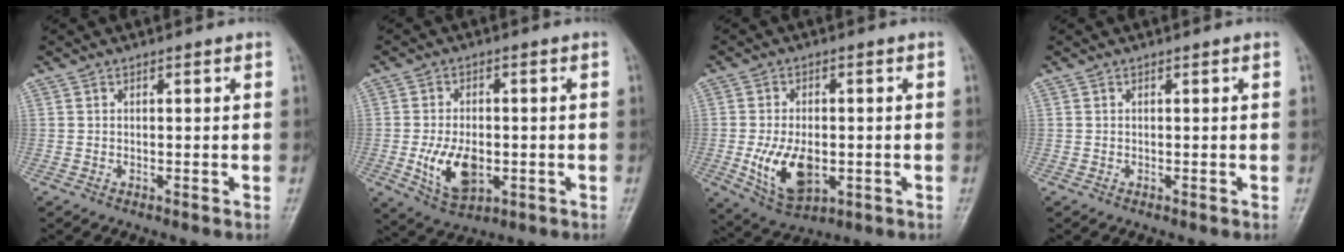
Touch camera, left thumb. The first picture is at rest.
{"total": 9.5, "force": [-1.9, 5.7, 7.4], "torque": [-0.122, -0.004, -0.025]}
{"total": 10.7, "force": [-2.0, 6.3, 8.4], "torque": [-0.142, -0.006, -0.023]}
{"total": 0.0}